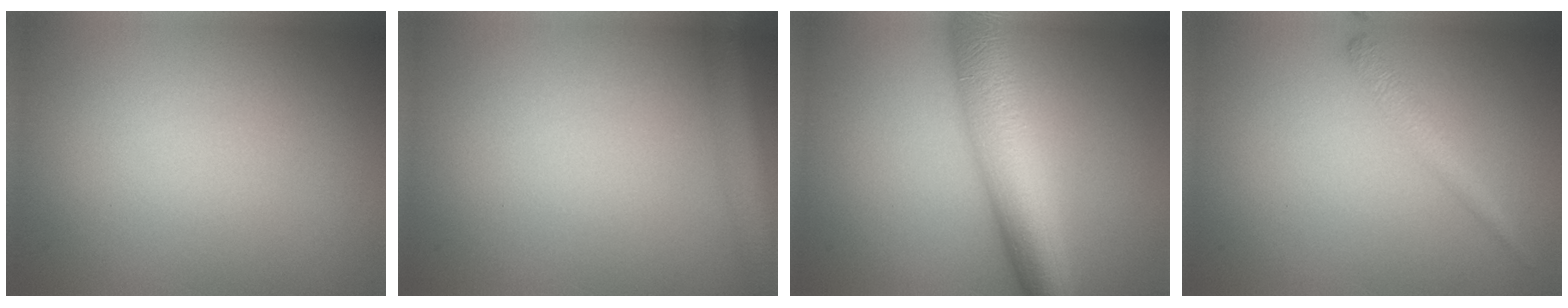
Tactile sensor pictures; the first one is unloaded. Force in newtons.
{"total": 3.4, "press": 3.4, "slide": 0.2}
{"total": 7.9, "press": 7.9, "slide": 0.1}
{"total": 1.6, "press": 1.6, "slide": 0.0}